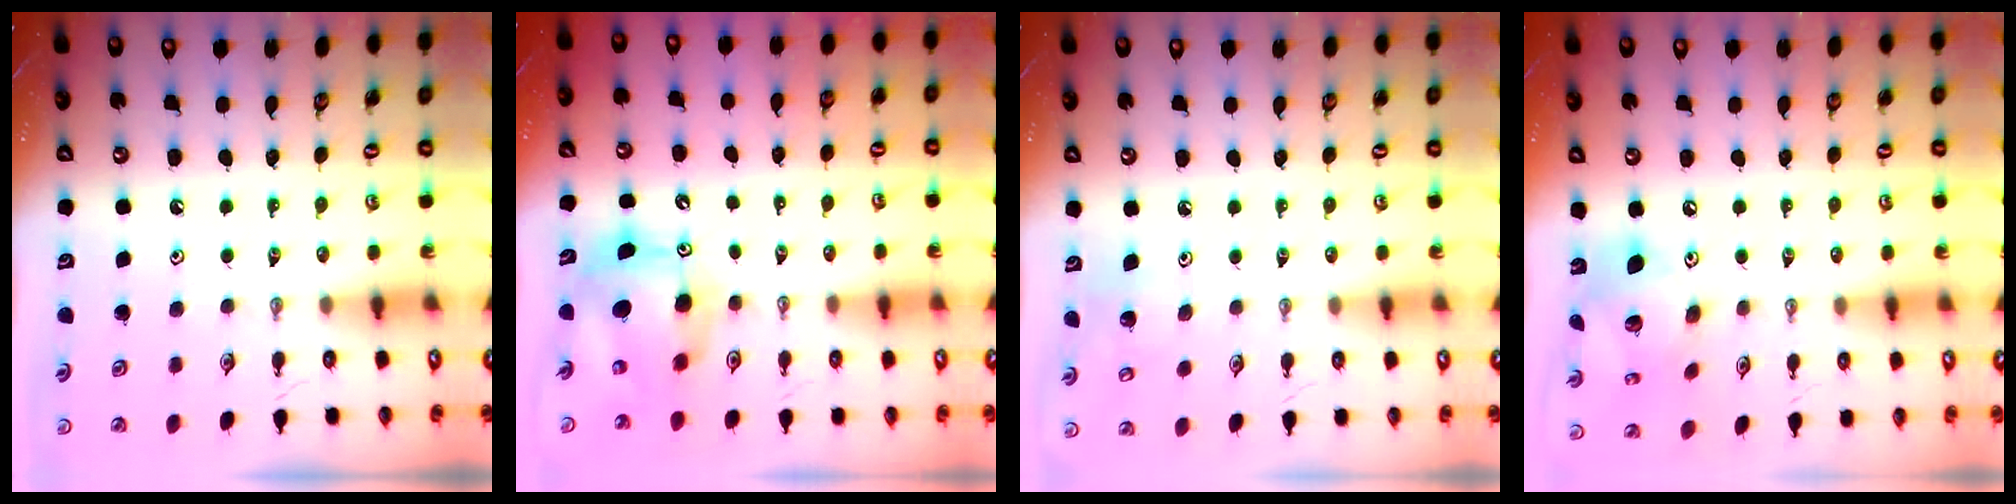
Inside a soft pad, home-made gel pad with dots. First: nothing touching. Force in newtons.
{"total": 10.1, "press": 10.0, "slide": 0.9}
{"total": 6.9, "press": 6.9, "slide": 0.9}
{"total": 14.0, "press": 14.0, "slide": 1.3}